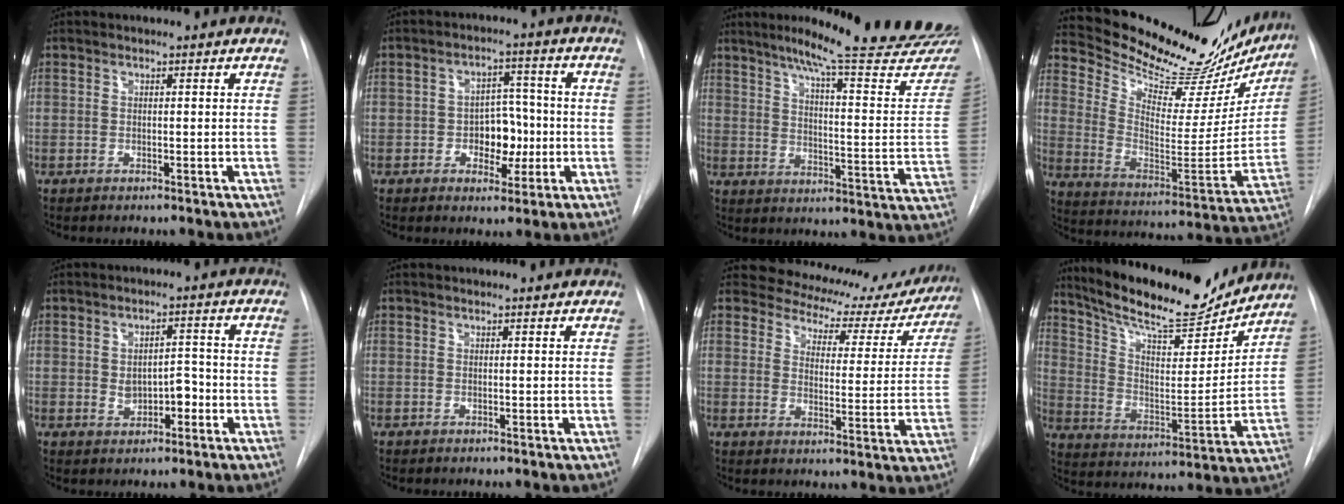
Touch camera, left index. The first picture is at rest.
{"total": 6.7, "force": [-2.2, 4.3, 4.7], "torque": [-0.064, 0.011, -0.028]}
{"total": 26.4, "force": [22.7, 1.6, 13.4], "torque": [-0.183, -0.097, 0.278]}
{"total": 28.2, "force": [25.2, 7.3, 10.3], "torque": [-0.163, -0.081, 0.339]}
{"total": 4.1, "force": [-1.7, 2.7, 2.6], "torque": [-0.032, 0.006, -0.015]}
{"total": 0.7, "force": [0.7, 0.1, 0.0], "torque": [-0.006, 0.008, 0.007]}
{"total": 16.8, "force": [14.6, 7.2, 4.2], "torque": [-0.033, -0.024, 0.154]}
{"total": 18.7, "force": [16.8, 3.5, 7.5], "torque": [-0.133, -0.018, 0.267]}